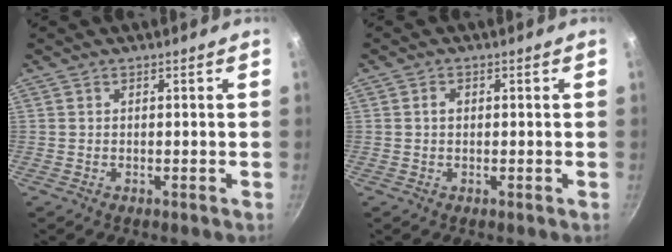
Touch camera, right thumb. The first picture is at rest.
{"total": 1.3, "force": [0.1, 1.0, 0.8], "torque": [-0.013, 0.006, 0.002]}